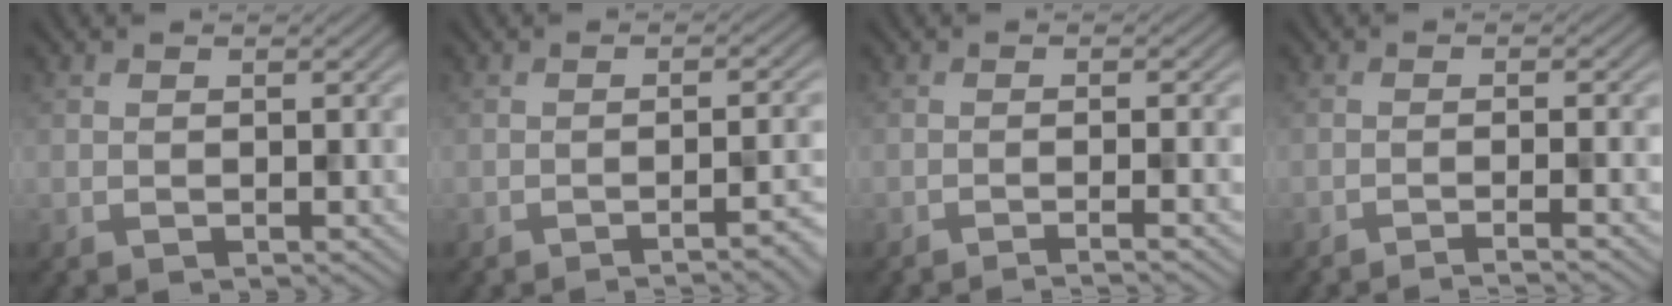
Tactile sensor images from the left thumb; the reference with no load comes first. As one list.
[{"total": 5.0, "force": [-2.9, 0.9, 4.0], "torque": [-0.042, 0.009, -0.040]}, {"total": 3.3, "force": [-2.2, 0.3, 2.5], "torque": [-0.029, 0.013, -0.044]}, {"total": 4.0, "force": [-2.9, 0.3, 2.8], "torque": [-0.032, 0.017, -0.056]}]